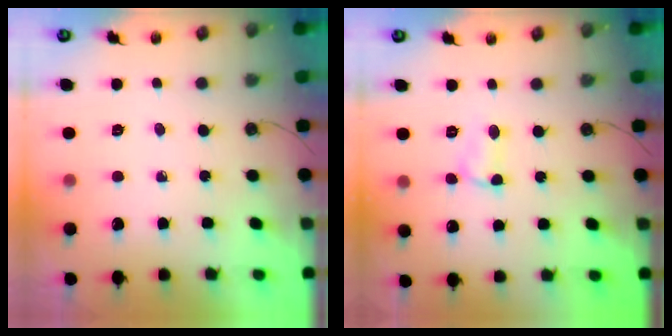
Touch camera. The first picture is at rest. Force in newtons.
{"total": 2.8, "press": 2.8, "slide": 0.5}